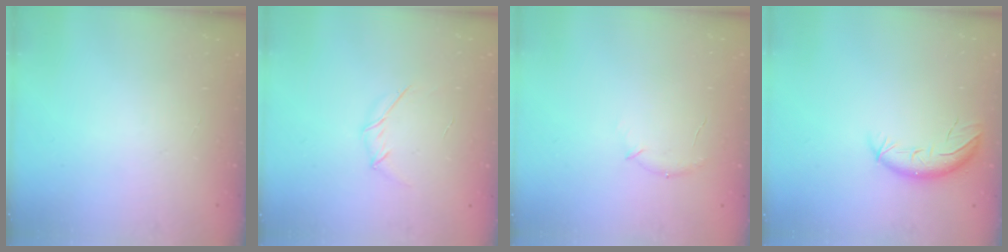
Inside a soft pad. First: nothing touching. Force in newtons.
{"total": 3.9, "press": 3.8, "slide": 0.9}
{"total": 6.9, "press": 6.7, "slide": 1.8}
{"total": 9.6, "press": 9.3, "slide": 2.5}